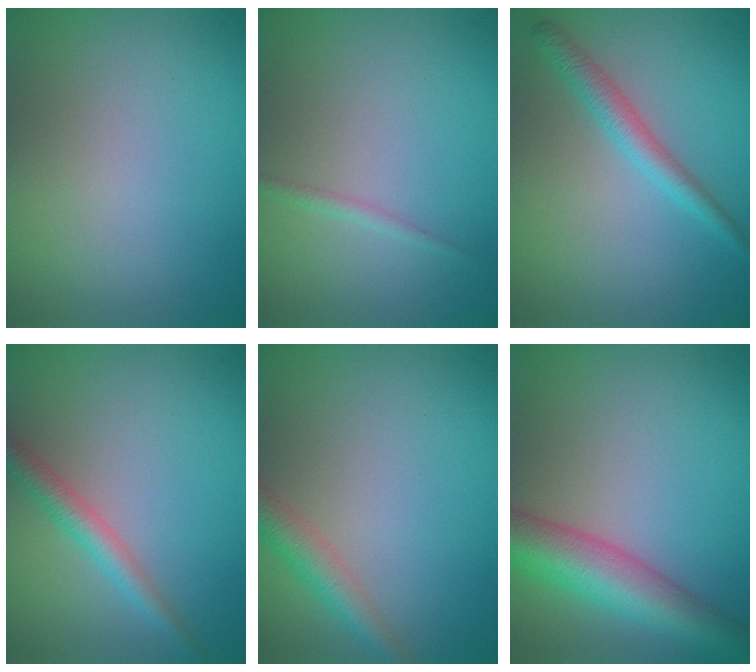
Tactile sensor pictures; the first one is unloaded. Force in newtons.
{"total": 0.9, "press": 0.9, "slide": 0.1}
{"total": 2.5, "press": 2.5, "slide": 0.0}
{"total": 2.7, "press": 2.7, "slide": 0.1}
{"total": 2.7, "press": 2.7, "slide": 0.1}
{"total": 7.2, "press": 7.2, "slide": 0.3}